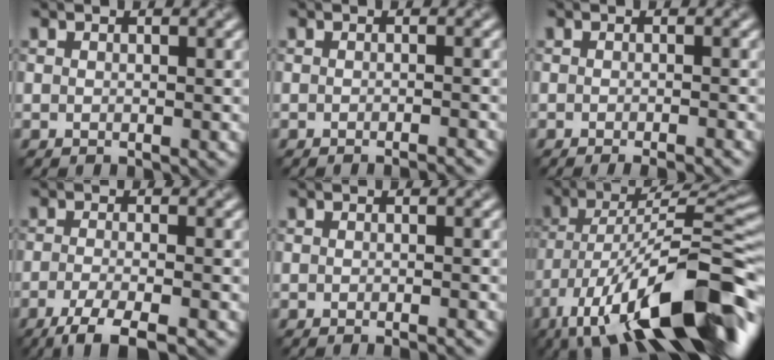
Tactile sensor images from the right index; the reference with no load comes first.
{"total": 1.8, "force": [-1.3, 0.3, 1.1], "torque": [-0.005, -0.001, -0.022]}
{"total": 2.7, "force": [-1.8, 0.6, 1.9], "torque": [-0.013, 0.002, -0.022]}
{"total": 4.5, "force": [-2.8, 1.0, 3.3], "torque": [-0.057, -0.008, -0.059]}
{"total": 1.3, "force": [-0.8, 0.3, 1.0], "torque": [-0.005, -0.004, -0.014]}
{"total": 16.7, "force": [-8.2, 5.4, 13.5], "torque": [-0.208, 0.015, -0.147]}